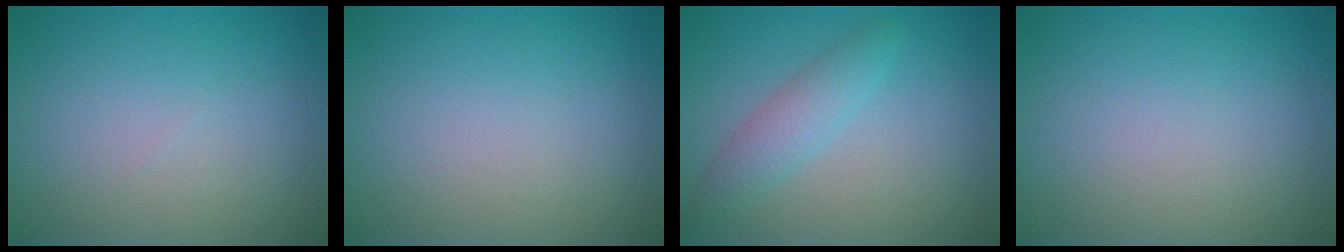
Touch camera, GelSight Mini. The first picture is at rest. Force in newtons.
{"total": 0.0}
{"total": 2.7, "press": 2.7, "slide": 0.1}
{"total": 0.0}